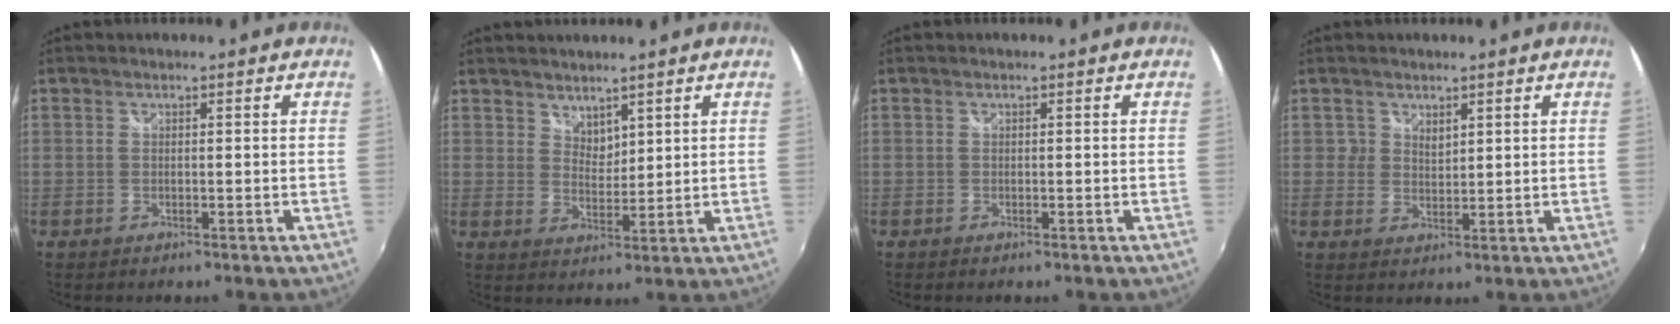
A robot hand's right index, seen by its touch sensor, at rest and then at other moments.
{"total": 3.6, "force": [3.0, 1.7, 0.9], "torque": [-0.006, 0.000, 0.055]}
{"total": 0.0}
{"total": 2.3, "force": [1.4, 1.8, 0.4], "torque": [-0.004, 0.004, 0.026]}